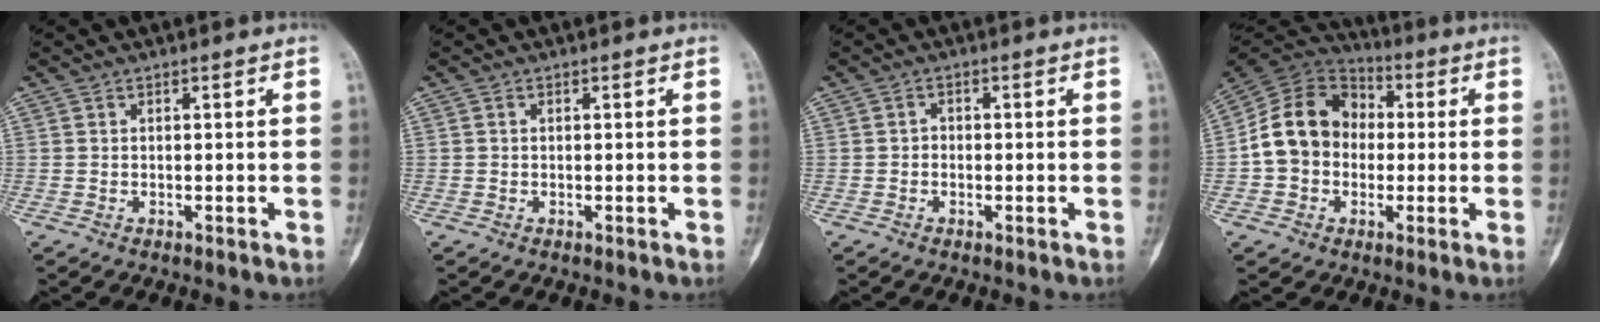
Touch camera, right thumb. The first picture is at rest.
{"total": 0.0}
{"total": 1.3, "force": [-0.3, 1.1, 0.6], "torque": [-0.001, 0.006, -0.009]}
{"total": 14.4, "force": [-0.3, 11.9, 8.0], "torque": [-0.122, 0.036, -0.016]}